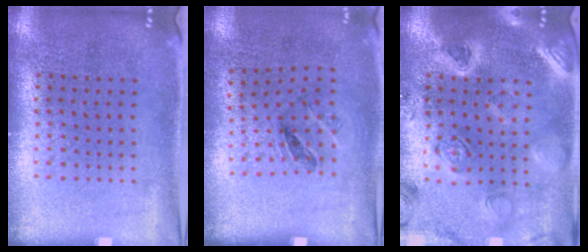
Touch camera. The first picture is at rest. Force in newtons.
{"total": 1.3, "press": 0.8, "slide": 1.1}
{"total": 2.3, "press": 2.3, "slide": 0.3}